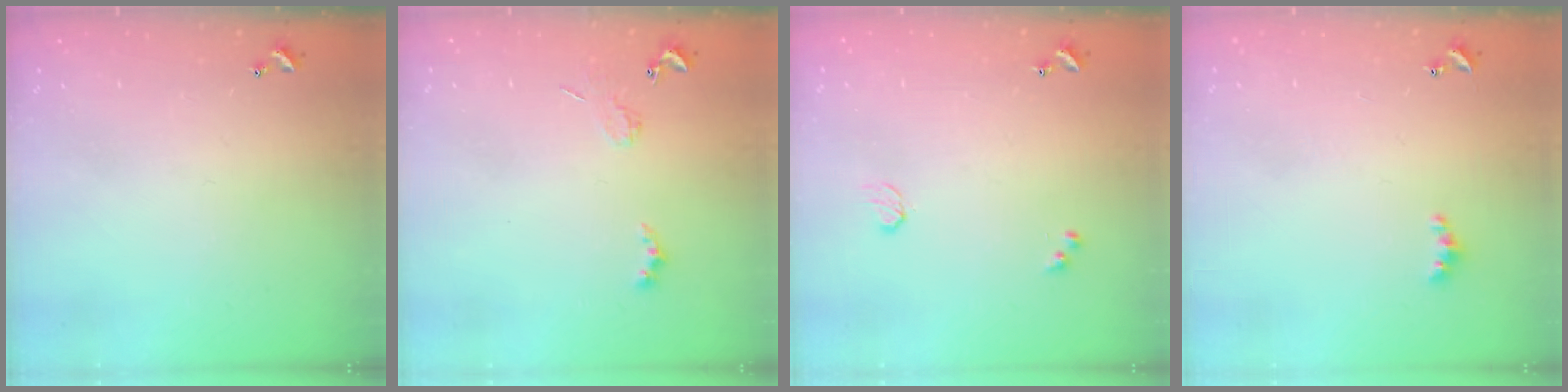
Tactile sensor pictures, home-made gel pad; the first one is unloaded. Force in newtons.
{"total": 2.0, "press": 1.9, "slide": 0.4}
{"total": 2.9, "press": 2.9, "slide": 0.5}
{"total": 4.1, "press": 4.1, "slide": 0.4}